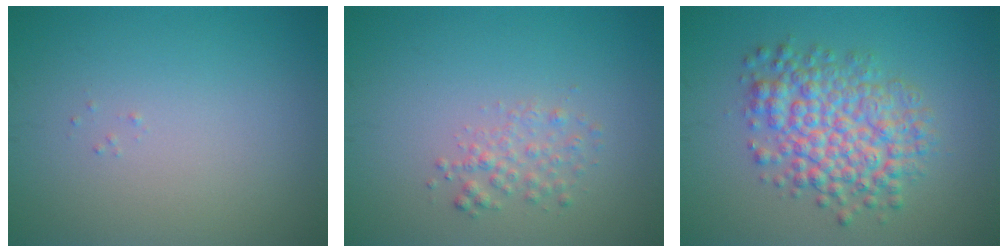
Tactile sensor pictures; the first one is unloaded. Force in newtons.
{"total": 1.7, "press": 1.7, "slide": 0.1}
{"total": 6.4, "press": 6.4, "slide": 0.1}